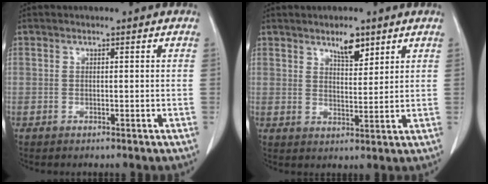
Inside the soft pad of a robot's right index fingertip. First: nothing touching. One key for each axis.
{"total": 4.4, "fx": 3.1, "fy": 1.5, "fz": 2.8, "tx": -0.048, "ty": -0.002, "tz": 0.054}